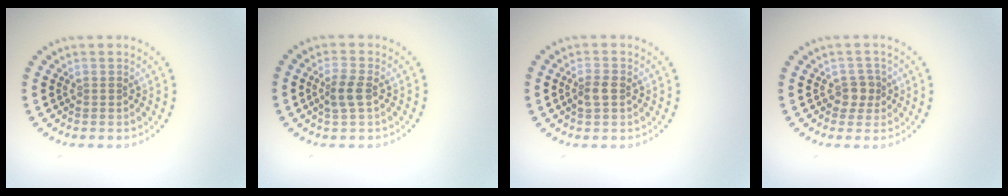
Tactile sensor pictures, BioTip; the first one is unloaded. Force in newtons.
{"total": 1.9, "press": 1.8, "slide": 0.5}
{"total": 1.7, "press": 1.6, "slide": 0.3}
{"total": 1.8, "press": 1.4, "slide": 1.0}